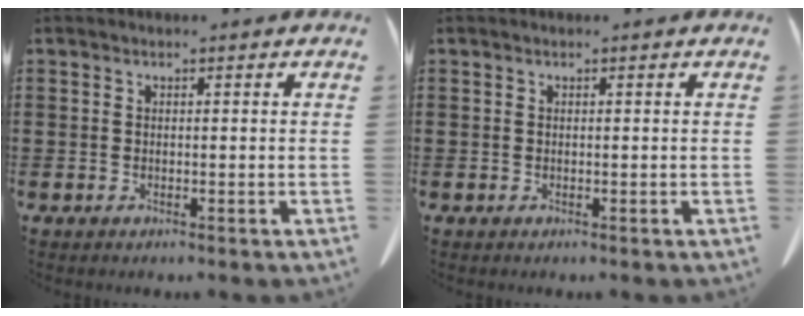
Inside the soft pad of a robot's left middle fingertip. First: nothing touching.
{"total": 0.0}